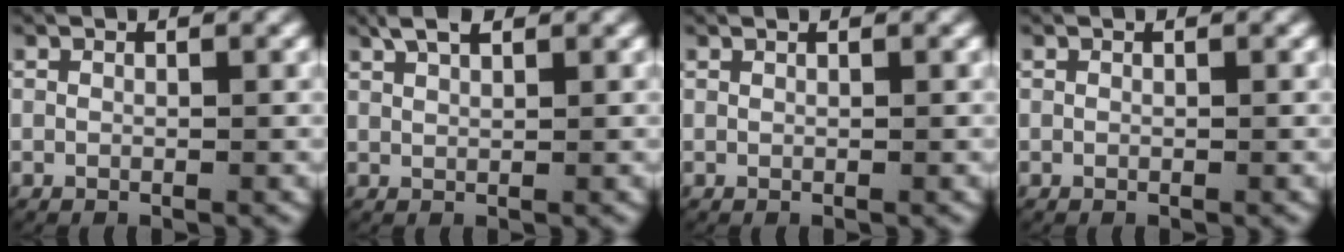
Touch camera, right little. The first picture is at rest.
{"total": 1.9, "force": [1.7, -0.1, 0.8], "torque": [-0.029, 0.000, 0.039]}
{"total": 0.0}
{"total": 0.0}